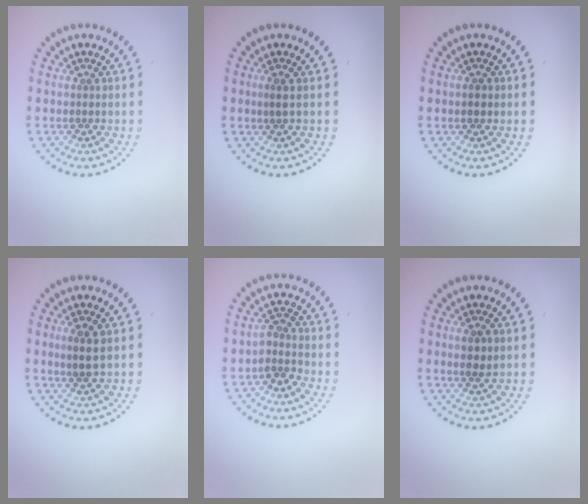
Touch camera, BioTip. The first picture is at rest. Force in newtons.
{"total": 0.8, "press": 0.7, "slide": 0.4}
{"total": 0.7, "press": 0.7, "slide": 0.1}
{"total": 2.0, "press": 1.9, "slide": 0.6}
{"total": 2.0, "press": 1.6, "slide": 1.2}
{"total": 1.9, "press": 1.8, "slide": 0.6}